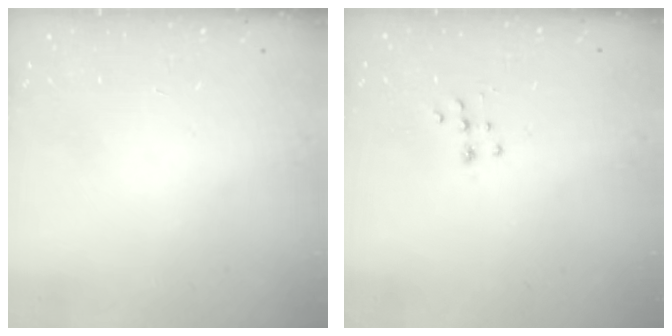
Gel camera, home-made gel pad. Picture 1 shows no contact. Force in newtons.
{"total": 6.8, "press": 6.8, "slide": 0.5}